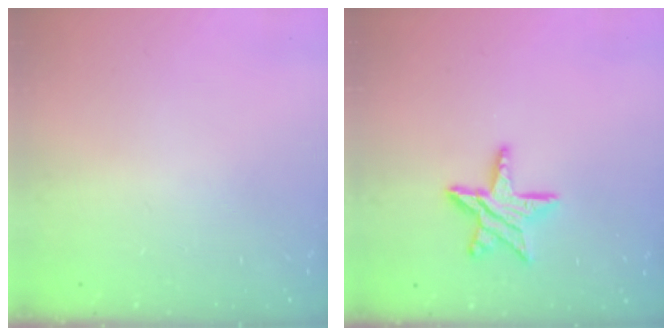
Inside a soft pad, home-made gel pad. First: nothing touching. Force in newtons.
{"total": 11.5, "press": 11.5, "slide": 1.0}